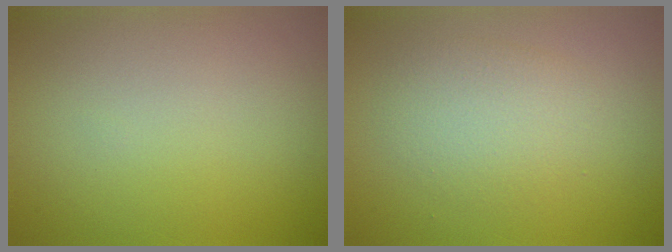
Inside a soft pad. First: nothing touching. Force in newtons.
{"total": 2.9, "press": 2.9, "slide": 0.1}